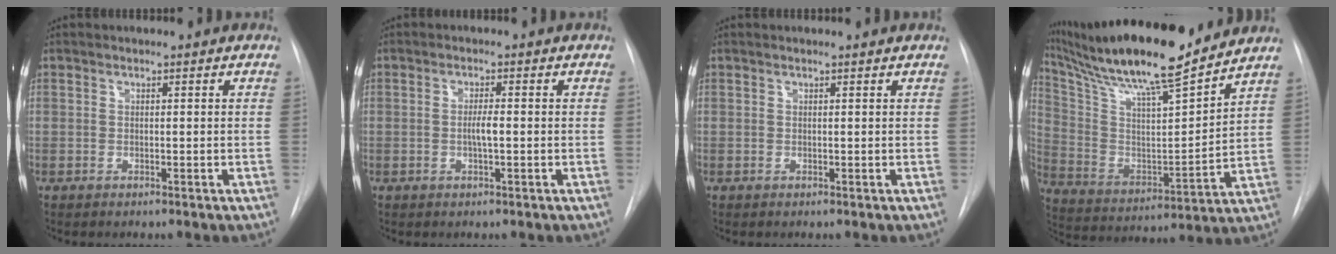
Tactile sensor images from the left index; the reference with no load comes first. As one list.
[{"total": 1.9, "force": [-0.2, 0.1, 1.9], "torque": [-0.037, 0.000, -0.003]}, {"total": 1.9, "force": [1.9, 0.0, 0.2], "torque": [-0.010, 0.008, 0.020]}, {"total": 22.7, "force": [19.1, 1.6, 12.1], "torque": [-0.227, 0.004, 0.322]}]